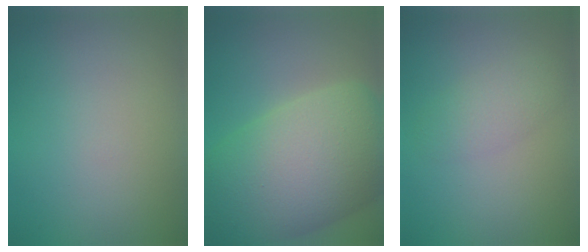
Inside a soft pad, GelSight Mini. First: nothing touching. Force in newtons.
{"total": 13.5, "press": 13.4, "slide": 0.7}
{"total": 2.2, "press": 2.2, "slide": 0.1}